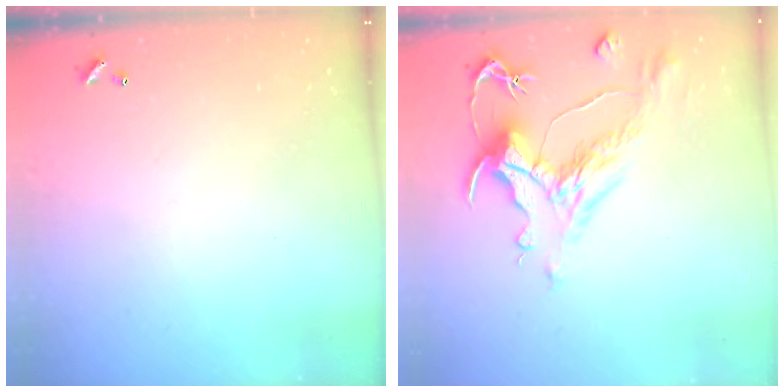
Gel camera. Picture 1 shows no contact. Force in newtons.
{"total": 1.8, "press": 1.1, "slide": 1.4}